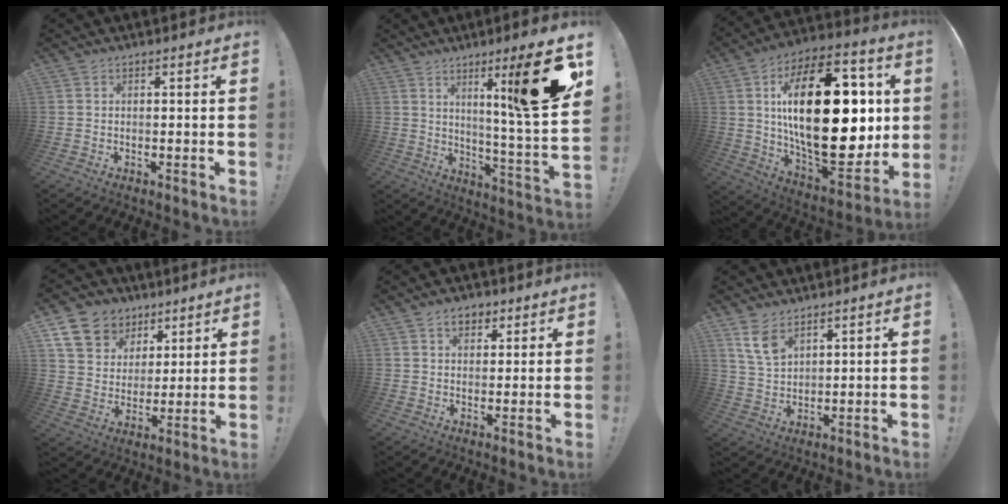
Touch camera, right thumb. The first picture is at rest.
{"total": 17.6, "force": [7.7, -0.8, 15.7], "torque": [-0.219, -0.059, 0.092]}
{"total": 37.0, "force": [4.7, 18.3, 31.8], "torque": [-0.549, -0.020, 0.090]}
{"total": 12.4, "force": [6.9, 9.5, 3.8], "torque": [-0.053, -0.043, 0.137]}
{"total": 4.5, "force": [2.3, 3.2, 2.2], "torque": [-0.023, -0.002, 0.039]}
{"total": 7.8, "force": [5.1, 4.3, 4.0], "torque": [-0.068, -0.024, 0.099]}